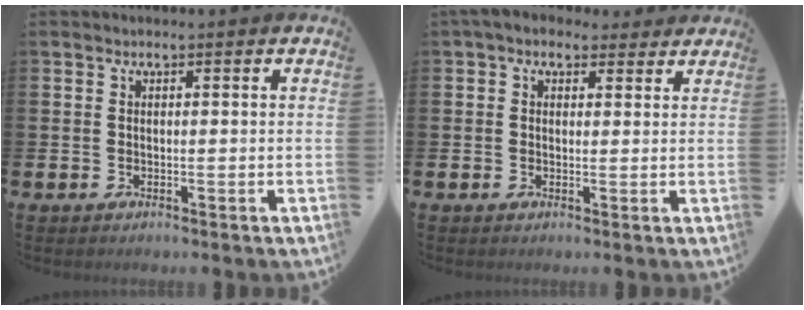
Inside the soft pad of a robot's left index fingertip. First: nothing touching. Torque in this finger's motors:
{"motor_torque": [1.08, -1.06, 0.86, 0.20]}